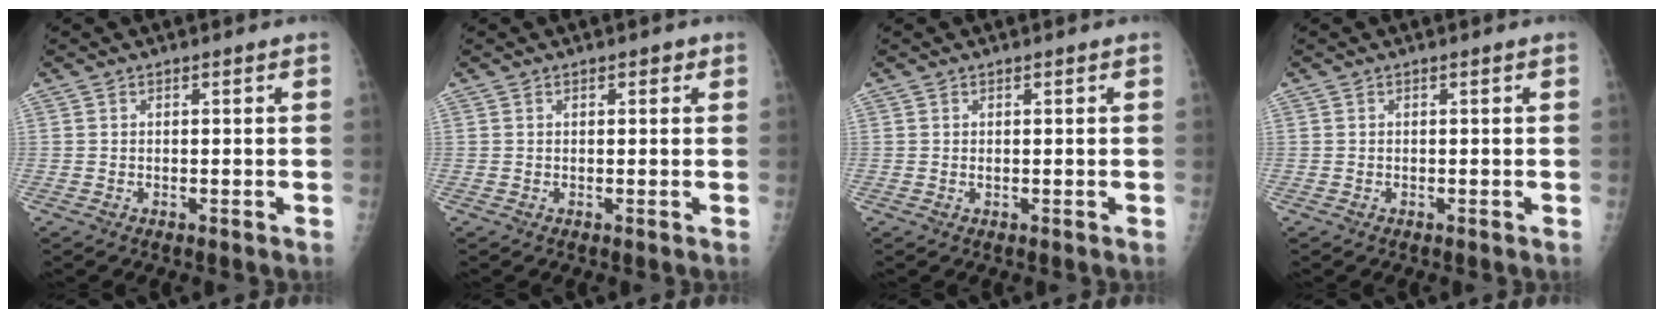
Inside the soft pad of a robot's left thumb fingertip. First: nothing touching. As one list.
[{"total": 1.2, "force": [0.7, 0.7, 0.7], "torque": [0.002, -0.001, 0.004]}, {"total": 0.0}, {"total": 0.0}]